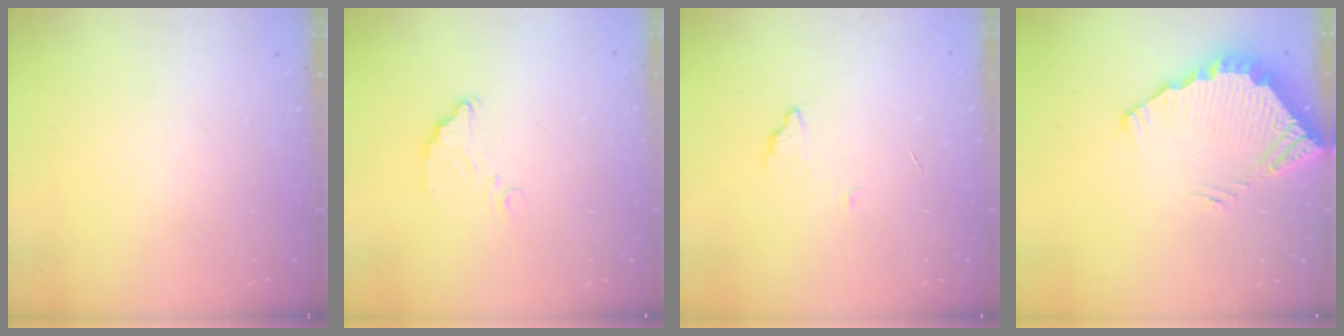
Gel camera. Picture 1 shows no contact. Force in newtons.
{"total": 7.3, "press": 7.3, "slide": 0.4}
{"total": 3.3, "press": 3.3, "slide": 0.2}
{"total": 3.7, "press": 3.7, "slide": 0.3}